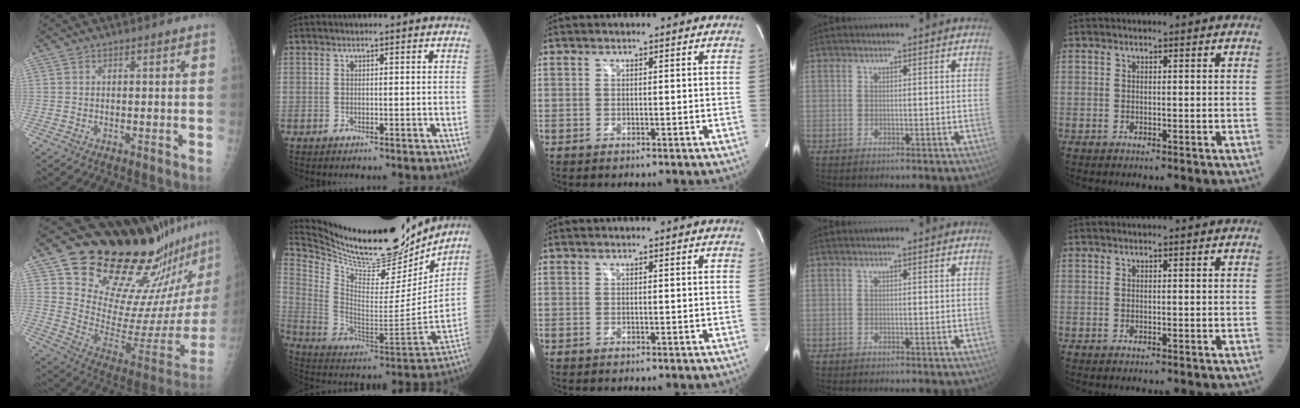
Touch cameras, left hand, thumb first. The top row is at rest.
{"thumb": {"total": 28.1, "force": [22.6, 8.1, 14.6], "torque": [-0.187, -0.169, 0.333]}, "index": {"total": 26.9, "force": [24.0, 5.7, 10.8], "torque": [-0.209, -0.055, 0.370]}}